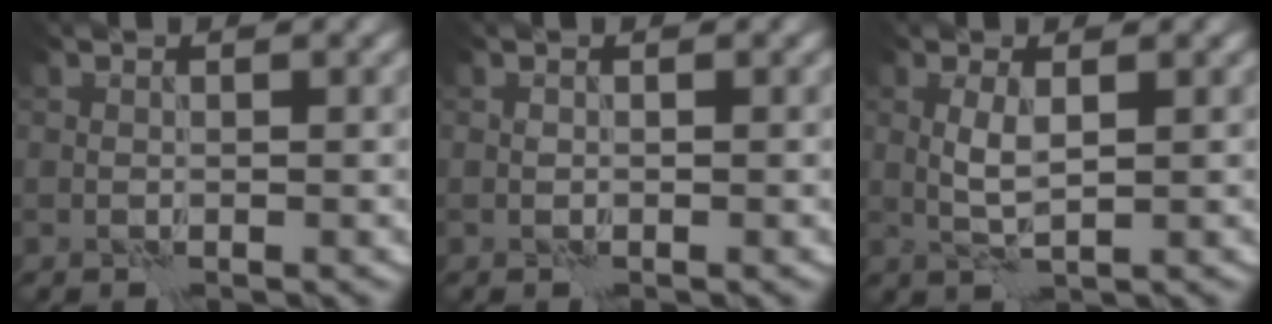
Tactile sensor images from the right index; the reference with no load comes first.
{"total": 0.0}
{"total": 2.0, "force": [0.5, 0.4, 1.9], "torque": [-0.045, 0.002, 0.011]}